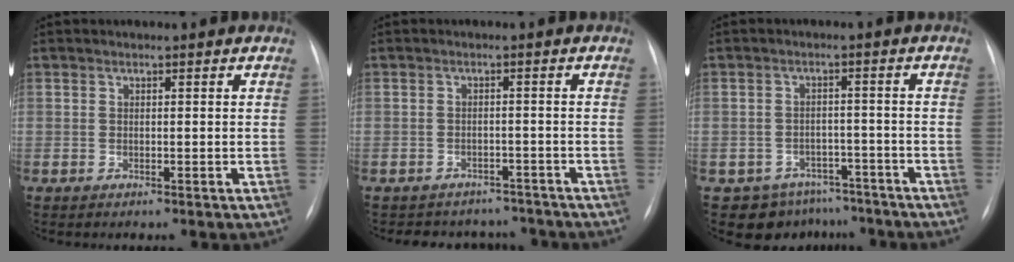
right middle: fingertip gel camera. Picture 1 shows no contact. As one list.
[{"total": 7.5, "force": [-6.7, 3.3, 0.2], "torque": [0.003, 0.020, -0.077]}, {"total": 7.7, "force": [-5.8, 5.0, 0.2], "torque": [0.012, 0.025, -0.073]}]